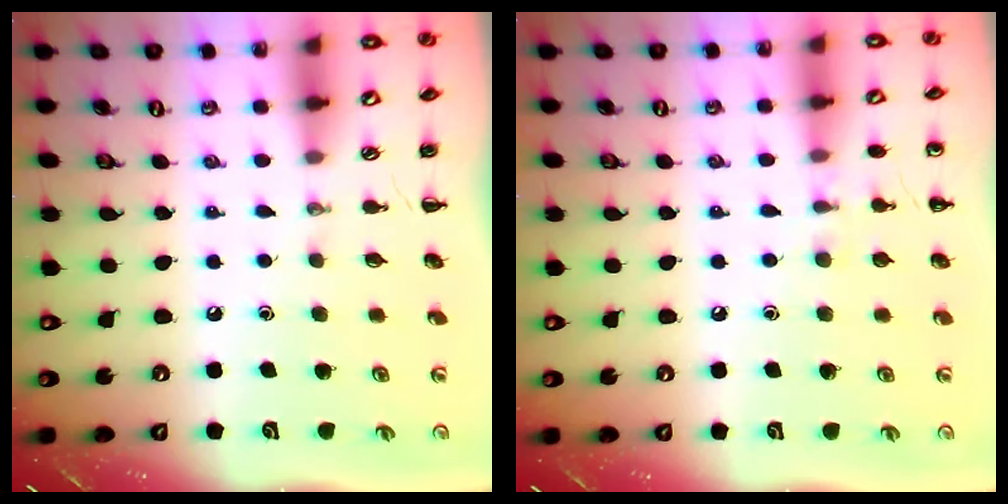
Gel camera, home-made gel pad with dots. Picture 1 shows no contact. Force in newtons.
{"total": 5.0, "press": 4.7, "slide": 1.5}